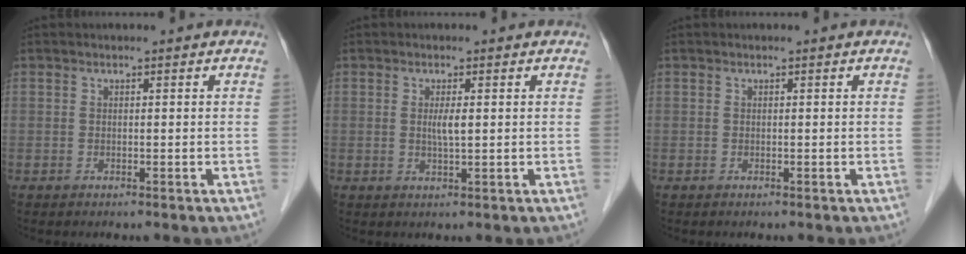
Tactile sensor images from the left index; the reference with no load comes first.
{"total": 2.1, "force": [0.2, 0.2, 2.1], "torque": [-0.041, -0.002, 0.004]}
{"total": 0.0}